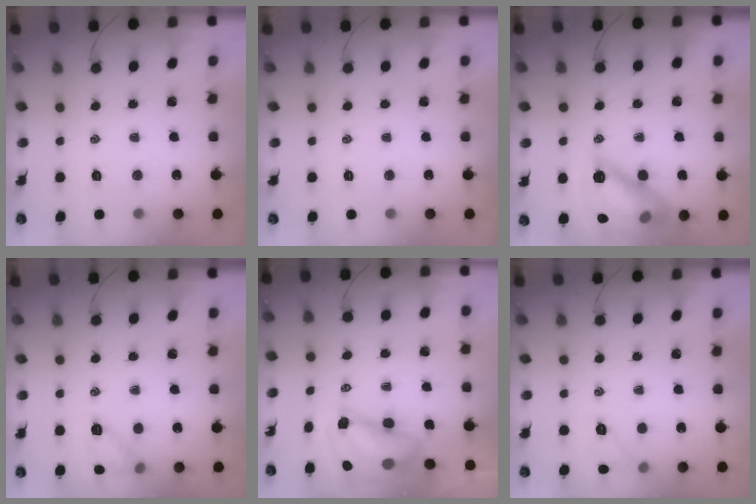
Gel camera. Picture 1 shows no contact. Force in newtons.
{"total": 0.0}
{"total": 15.8, "press": 15.7, "slide": 1.7}
{"total": 7.8, "press": 7.7, "slide": 1.1}
{"total": 9.6, "press": 9.2, "slide": 2.8}
{"total": 5.0, "press": 4.8, "slide": 1.4}